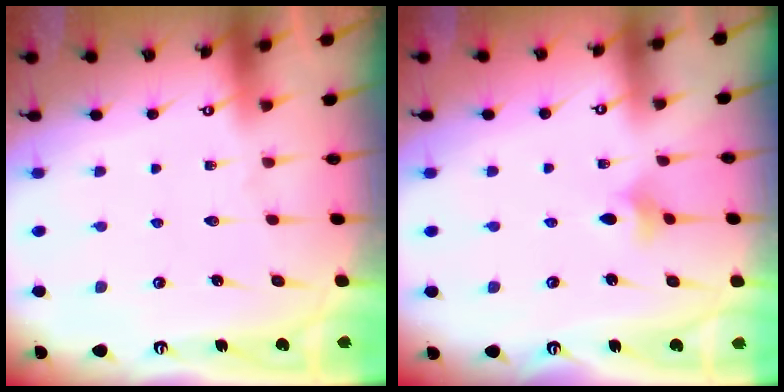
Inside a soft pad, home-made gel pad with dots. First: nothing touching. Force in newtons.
{"total": 3.7, "press": 3.6, "slide": 0.9}